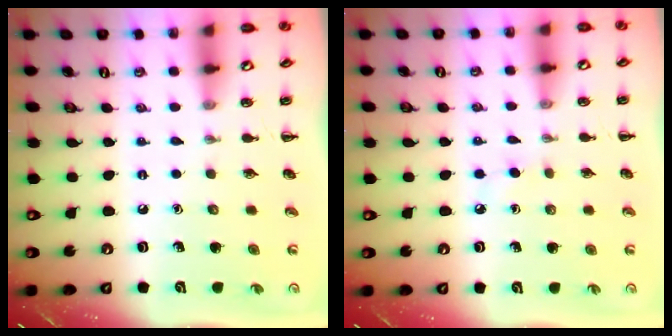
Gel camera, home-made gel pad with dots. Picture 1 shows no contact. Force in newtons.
{"total": 2.4, "press": 2.2, "slide": 1.0}